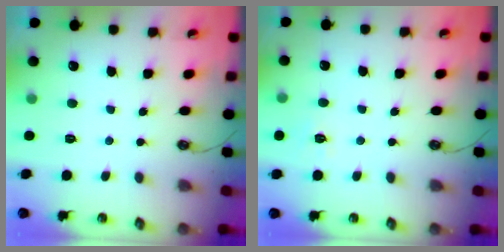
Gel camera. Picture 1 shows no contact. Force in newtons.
{"total": 5.5, "press": 5.5, "slide": 0.6}